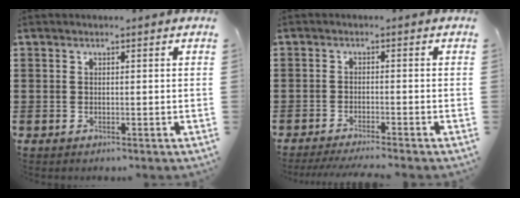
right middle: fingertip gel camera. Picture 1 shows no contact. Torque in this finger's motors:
{"motor_torque": [0.05, 0.05, 0.05, 0.04]}